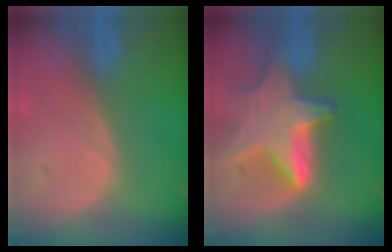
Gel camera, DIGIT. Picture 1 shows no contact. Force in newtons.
{"total": 9.4, "press": 9.4, "slide": 0.8}